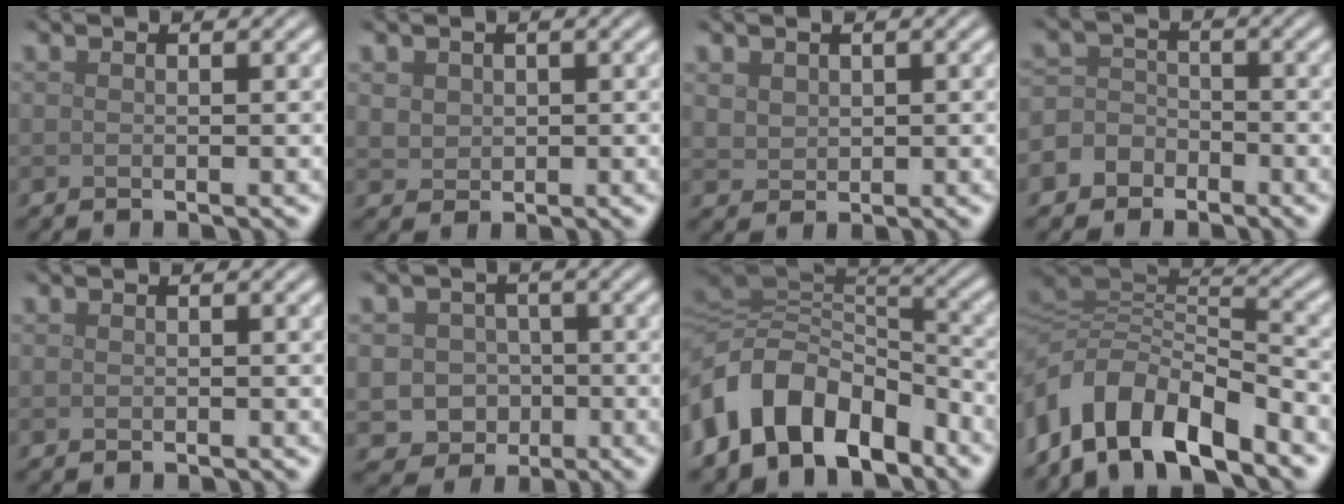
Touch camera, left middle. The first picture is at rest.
{"total": 1.7, "force": [0.5, 1.5, 0.6], "torque": [-0.012, -0.007, 0.014]}
{"total": 1.5, "force": [0.7, 1.2, 0.5], "torque": [-0.012, -0.004, 0.020]}
{"total": 5.0, "force": [-2.6, 4.2, 1.0], "torque": [0.005, 0.003, -0.068]}
{"total": 0.0}
{"total": 4.5, "force": [-1.1, 4.2, 1.2], "torque": [0.002, 0.007, -0.037]}
{"total": 12.1, "force": [-5.6, 8.0, 7.0], "torque": [-0.138, 0.002, -0.100]}
{"total": 9.7, "force": [-5.3, 4.4, 6.8], "torque": [-0.115, 0.003, -0.101]}